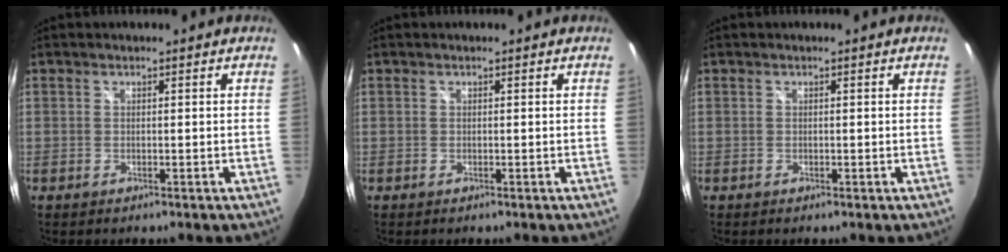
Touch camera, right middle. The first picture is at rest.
{"total": 0.0}
{"total": 0.0}